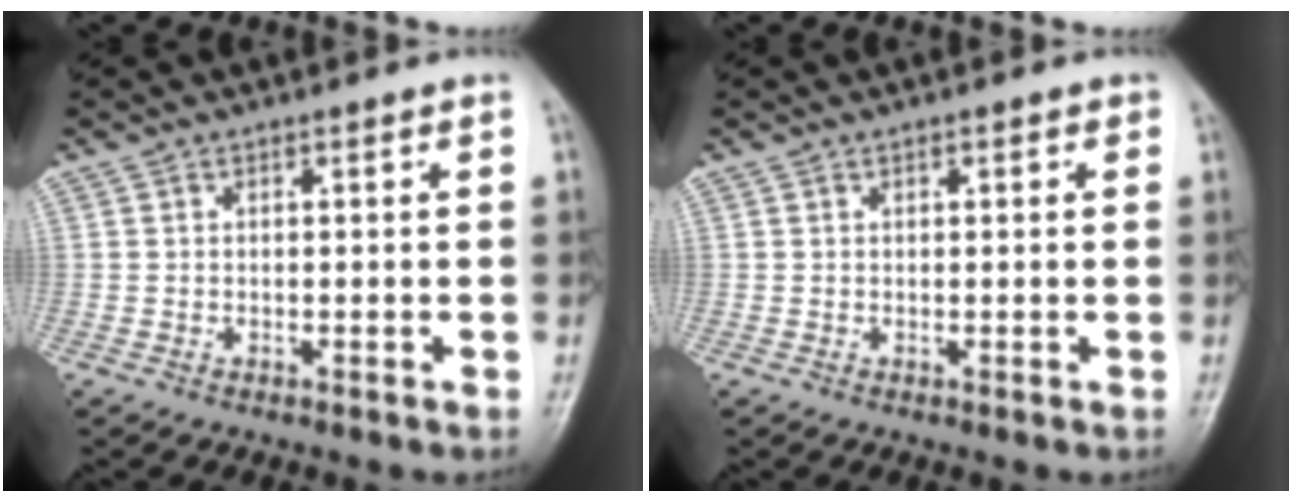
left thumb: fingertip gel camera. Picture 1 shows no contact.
{"total": 1.4, "force": [0.6, 0.7, 1.0], "torque": [-0.010, 0.001, 0.006]}